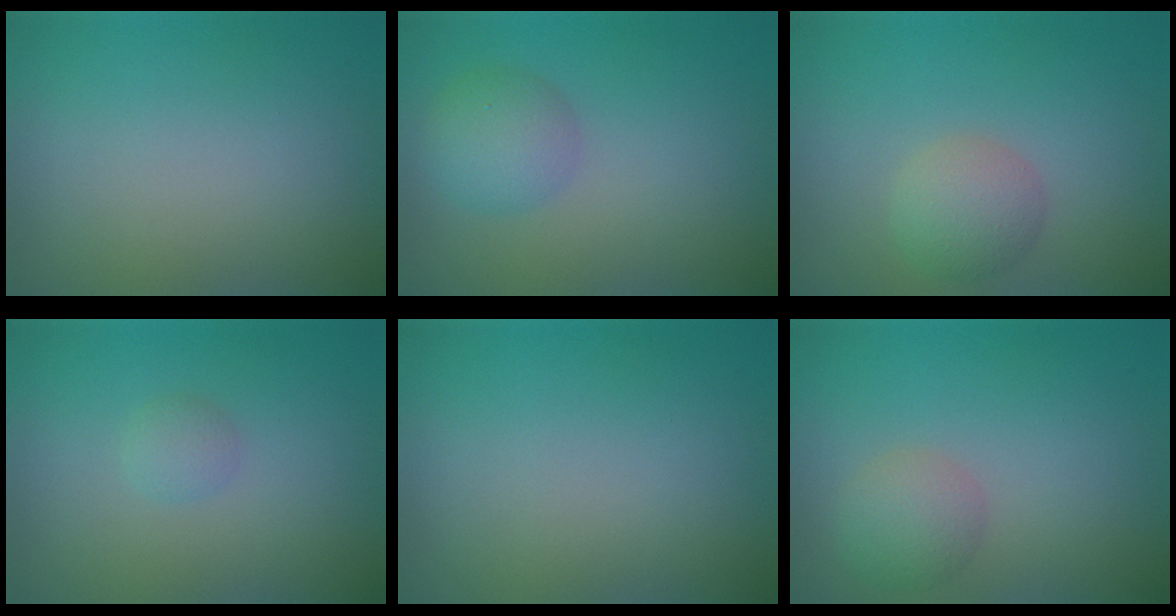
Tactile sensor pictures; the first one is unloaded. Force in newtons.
{"total": 2.9, "press": 2.9, "slide": 0.1}
{"total": 2.9, "press": 2.9, "slide": 0.1}
{"total": 1.0, "press": 1.0, "slide": 0.1}
{"total": 0.0}
{"total": 2.6, "press": 2.6, "slide": 0.0}